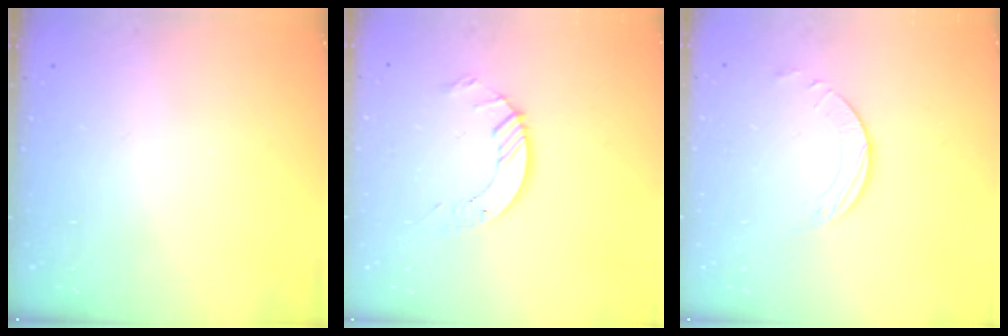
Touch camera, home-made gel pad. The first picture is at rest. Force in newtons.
{"total": 7.0, "press": 7.0, "slide": 0.6}
{"total": 2.5, "press": 2.5, "slide": 0.2}